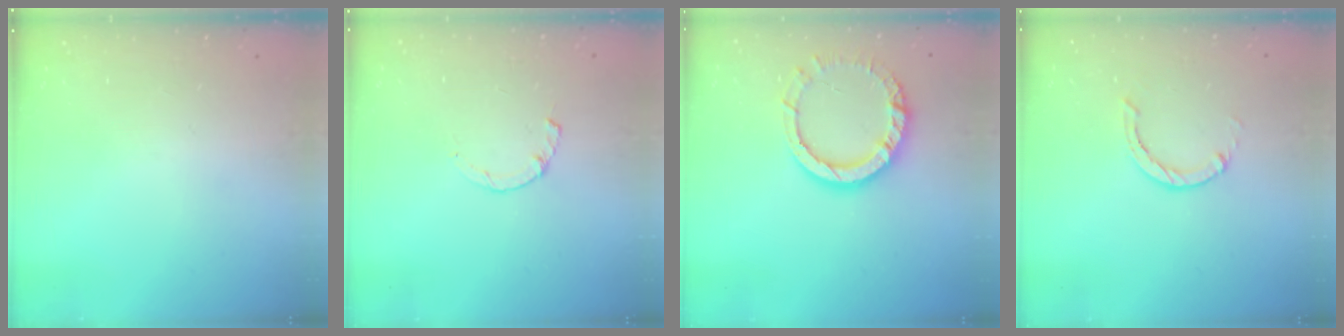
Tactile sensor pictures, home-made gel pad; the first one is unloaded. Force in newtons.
{"total": 2.2, "press": 2.2, "slide": 0.2}
{"total": 11.6, "press": 11.6, "slide": 1.2}
{"total": 0.0}